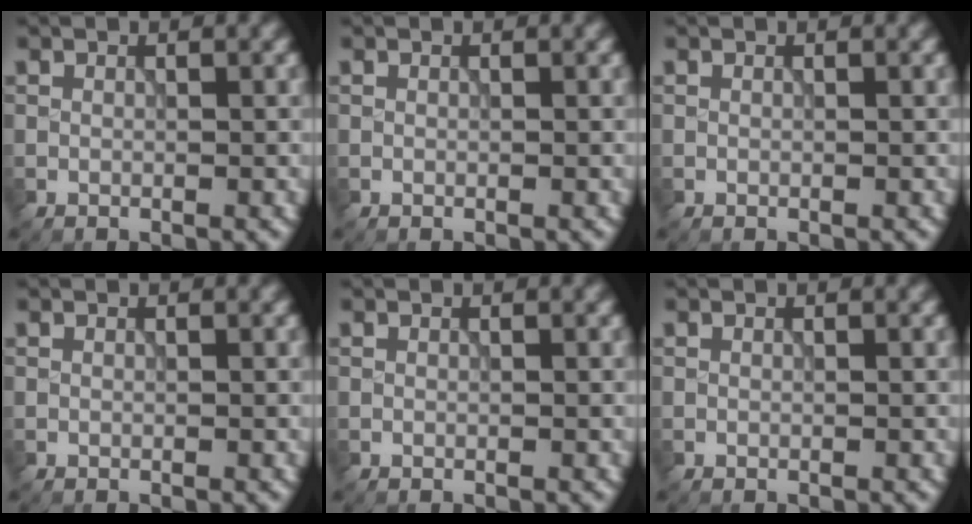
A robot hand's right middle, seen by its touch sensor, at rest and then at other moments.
{"total": 0.0}
{"total": 0.0}
{"total": 0.0}
{"total": 0.0}
{"total": 0.0}